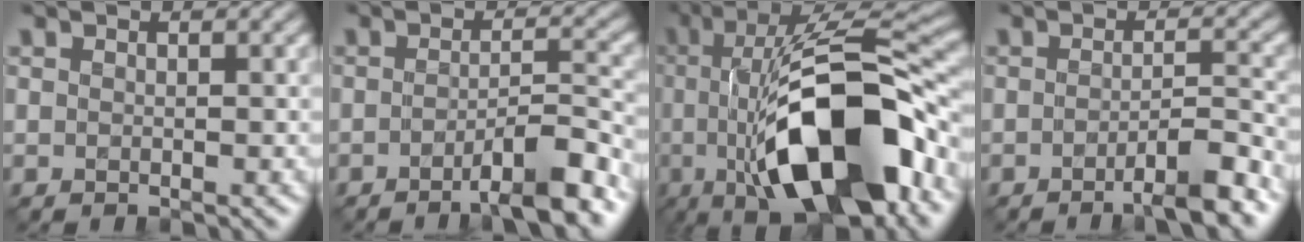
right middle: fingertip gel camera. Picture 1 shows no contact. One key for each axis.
{"total": 4.6, "fx": -2.9, "fy": 0.5, "fz": 3.5, "tx": -0.052, "ty": 0.010, "tz": -0.053}
{"total": 14.2, "fx": -2.8, "fy": 4.8, "fz": 13.1, "tx": -0.197, "ty": 0.014, "tz": -0.051}
{"total": 3.8, "fx": -2.6, "fy": 0.4, "fz": 2.8, "tx": -0.040, "ty": 0.011, "tz": -0.050}